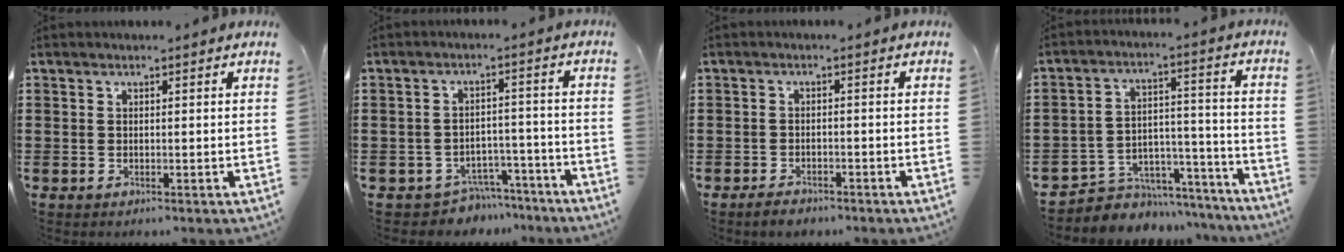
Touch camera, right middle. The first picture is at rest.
{"total": 4.3, "force": [-4.1, 1.3, 0.4], "torque": [-0.013, 0.010, -0.084]}
{"total": 1.8, "force": [-1.6, 0.5, 0.5], "torque": [-0.013, 0.001, -0.034]}
{"total": 5.1, "force": [-4.4, 2.7, 0.3], "torque": [-0.010, 0.018, -0.089]}